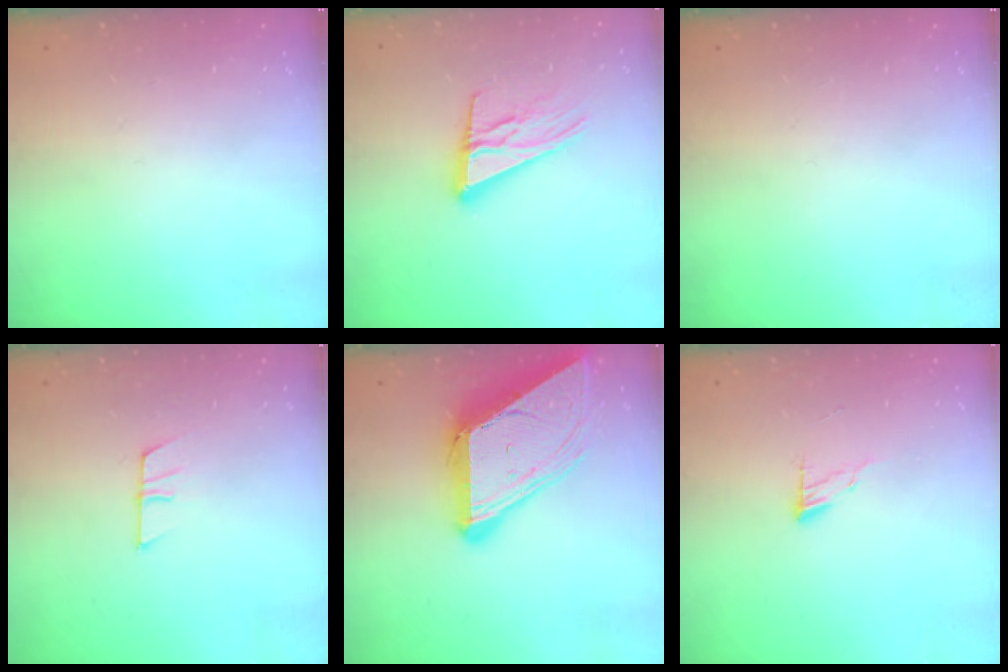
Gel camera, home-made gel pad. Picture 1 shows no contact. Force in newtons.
{"total": 14.9, "press": 14.6, "slide": 2.9}
{"total": 0.0}
{"total": 7.1, "press": 7.1, "slide": 0.6}
{"total": 18.6, "press": 18.5, "slide": 2.0}
{"total": 7.9, "press": 7.9, "slide": 0.7}